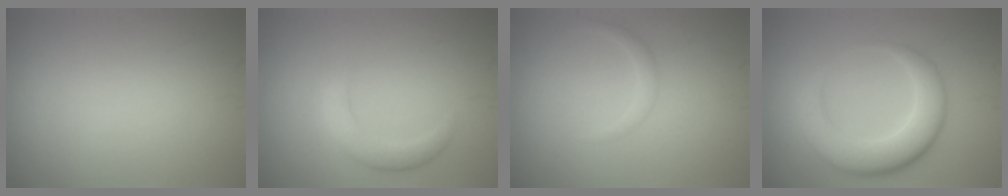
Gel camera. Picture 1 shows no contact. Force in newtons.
{"total": 2.6, "press": 2.6, "slide": 0.0}
{"total": 1.0, "press": 1.0, "slide": 0.1}
{"total": 6.3, "press": 6.2, "slide": 0.3}